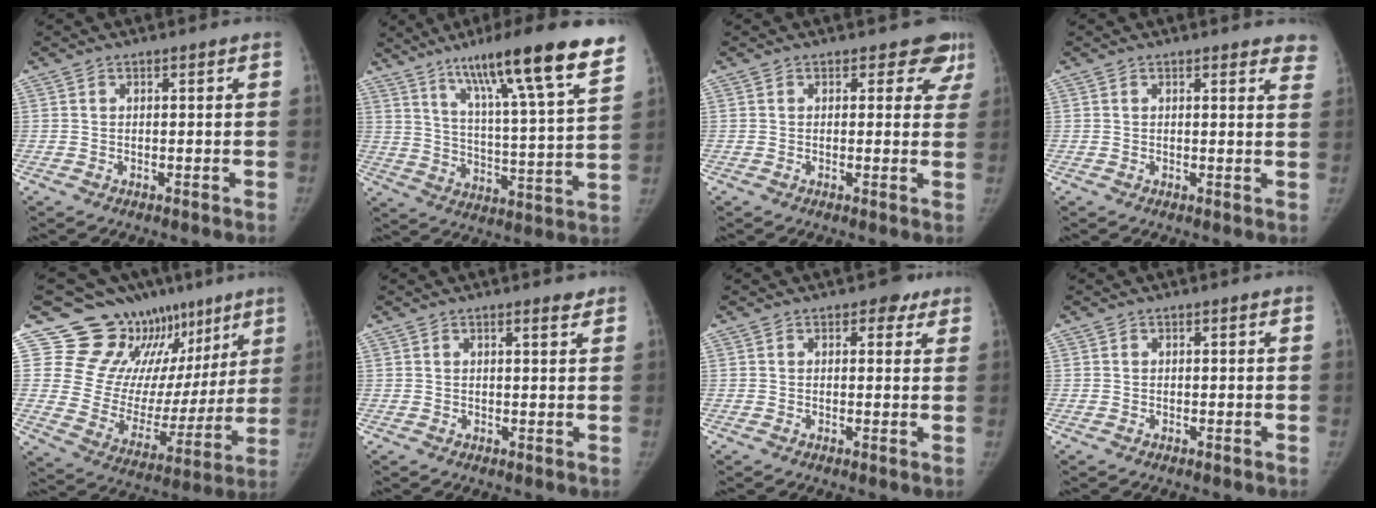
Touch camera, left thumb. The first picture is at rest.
{"total": 22.0, "force": [14.6, 2.0, 16.3], "torque": [-0.234, -0.048, 0.225]}
{"total": 4.9, "force": [3.7, 3.1, 1.0], "torque": [0.034, -0.014, 0.018]}
{"total": 5.4, "force": [4.8, 1.7, 2.0], "torque": [0.009, -0.020, 0.033]}
{"total": 21.4, "force": [13.7, 13.1, 9.9], "torque": [-0.082, -0.066, 0.210]}
{"total": 1.8, "force": [1.3, 0.4, 1.2], "torque": [-0.014, -0.008, 0.018]}
{"total": 2.8, "force": [1.7, 1.9, 1.3], "torque": [0.009, -0.005, 0.015]}
{"total": 0.0}